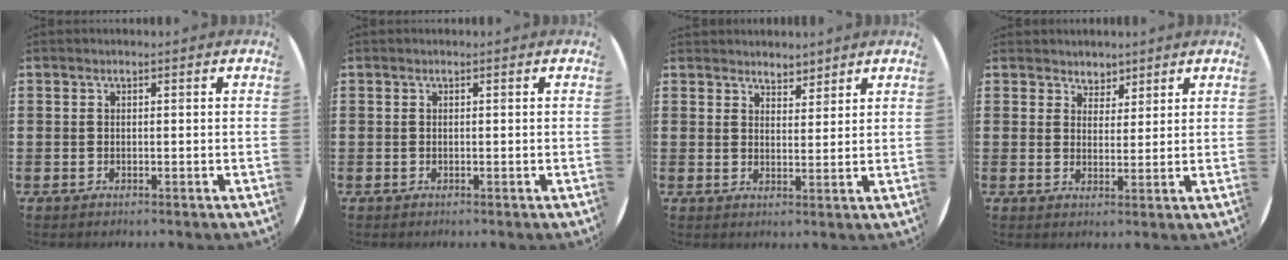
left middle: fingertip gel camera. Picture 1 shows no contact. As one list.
[{"total": 0.0}, {"total": 3.0, "force": [2.9, 0.8, -0.1], "torque": [-0.002, -0.008, 0.054]}, {"total": 3.0, "force": [2.6, 1.5, -0.3], "torque": [-0.002, -0.001, 0.051]}]